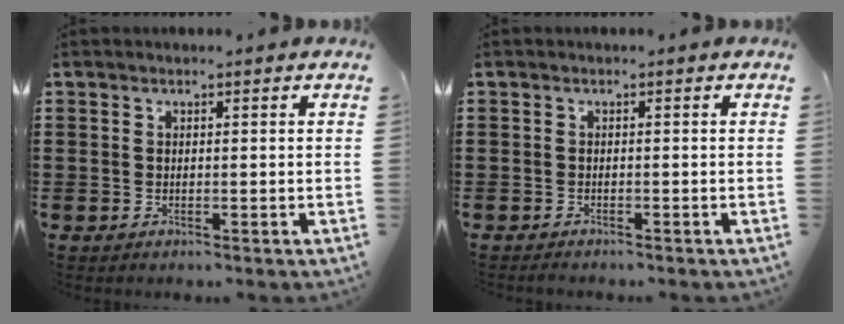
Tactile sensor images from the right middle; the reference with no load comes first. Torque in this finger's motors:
{"motor_torque": [0.88, -0.11, 0.14, 0.03]}